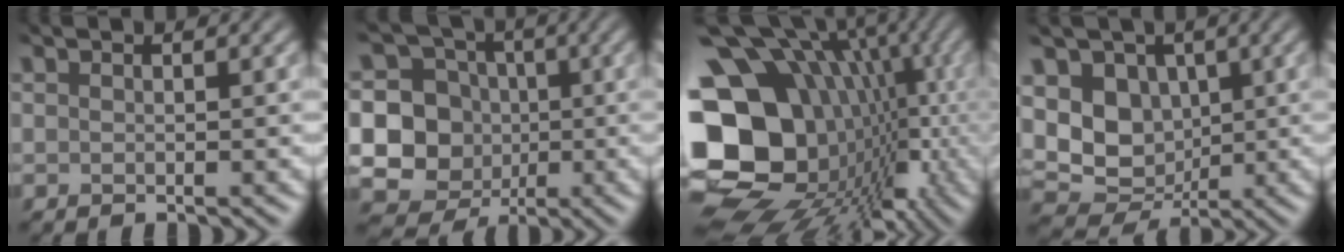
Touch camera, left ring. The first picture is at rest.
{"total": 10.9, "force": [-2.0, 10.0, 3.7], "torque": [-0.061, 0.024, -0.072]}
{"total": 18.6, "force": [-2.7, 14.8, 10.9], "torque": [-0.173, -0.005, -0.019]}
{"total": 8.0, "force": [0.0, 6.2, 5.0], "torque": [-0.090, -0.010, -0.003]}